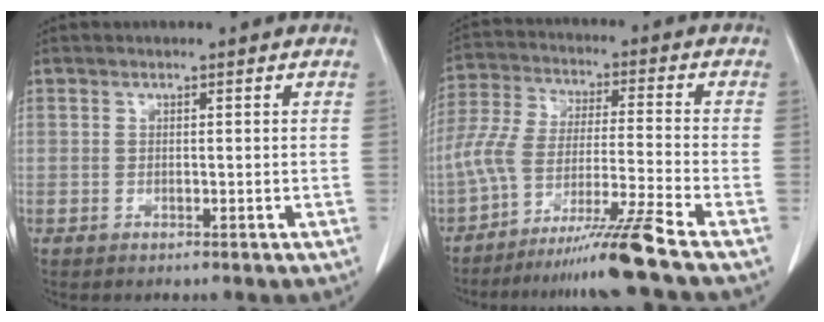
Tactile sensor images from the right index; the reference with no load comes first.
{"total": 11.4, "force": [-8.2, -1.9, 7.6], "torque": [-0.155, -0.007, -0.151]}